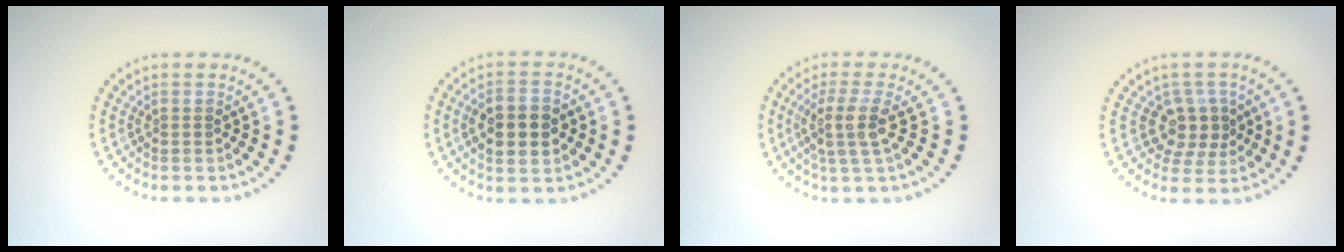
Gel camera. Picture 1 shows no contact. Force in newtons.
{"total": 4.7, "press": 4.7, "slide": 0.2}
{"total": 3.4, "press": 2.6, "slide": 2.2}
{"total": 3.0, "press": 2.3, "slide": 1.9}